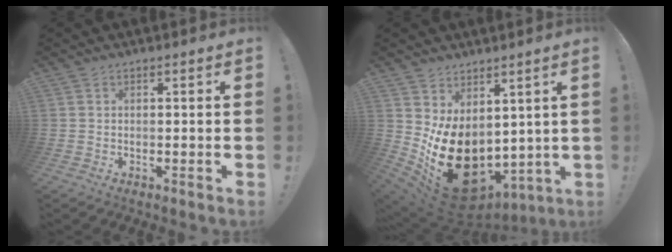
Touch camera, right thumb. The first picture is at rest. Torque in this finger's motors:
{"motor_torque": [0.09, 1.50, 1.65, -1.12, 0.21]}